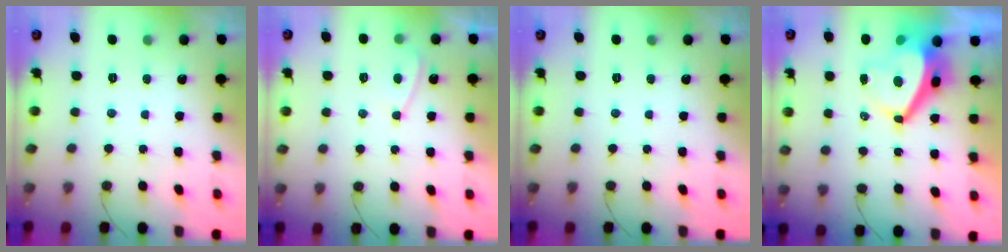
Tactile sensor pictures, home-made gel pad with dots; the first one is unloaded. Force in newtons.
{"total": 3.8, "press": 3.7, "slide": 0.5}
{"total": 0.0}
{"total": 7.8, "press": 7.8, "slide": 0.6}